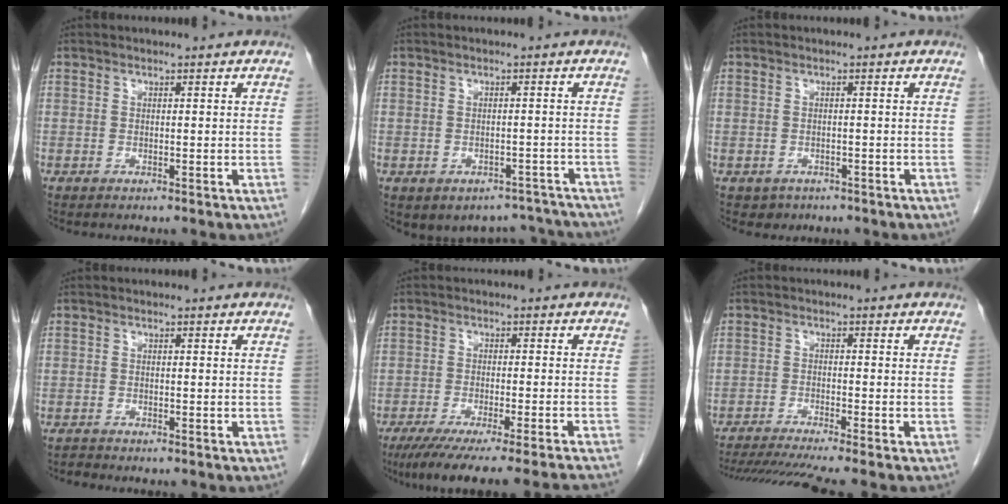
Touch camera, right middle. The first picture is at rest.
{"total": 7.8, "force": [-6.5, 4.3, 0.7], "torque": [0.005, 0.027, -0.069]}
{"total": 2.1, "force": [-1.2, 1.7, 0.2], "torque": [-0.008, 0.006, -0.010]}
{"total": 0.6, "force": [-0.6, 0.0, -0.2], "torque": [-0.004, -0.005, -0.013]}
{"total": 16.5, "force": [-14.5, -1.3, 7.9], "torque": [-0.085, -0.053, -0.207]}
{"total": 10.3, "force": [-8.9, -1.5, 4.9], "torque": [-0.066, -0.022, -0.143]}